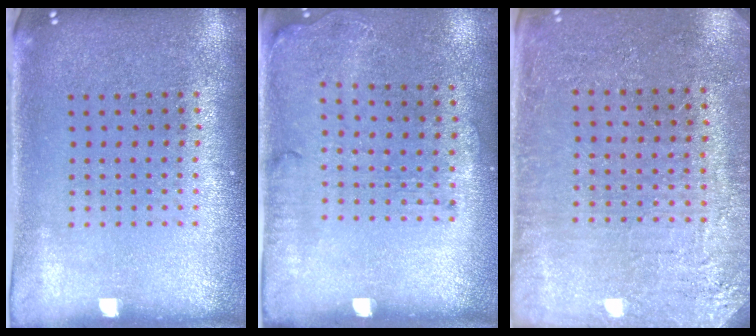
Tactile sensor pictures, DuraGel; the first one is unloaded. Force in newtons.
{"total": 1.7, "press": 1.2, "slide": 1.2}
{"total": 2.8, "press": 2.8, "slide": 0.3}